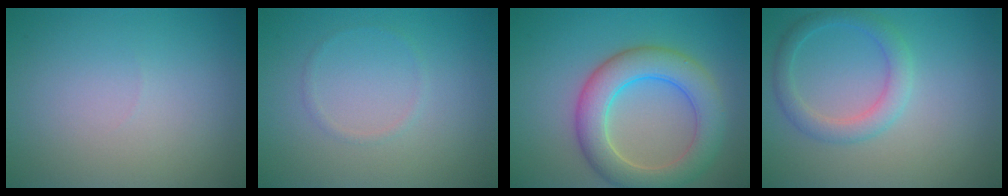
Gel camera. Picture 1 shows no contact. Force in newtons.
{"total": 0.6, "press": 0.6, "slide": 0.1}
{"total": 6.5, "press": 6.5, "slide": 0.3}
{"total": 2.7, "press": 2.7, "slide": 0.2}